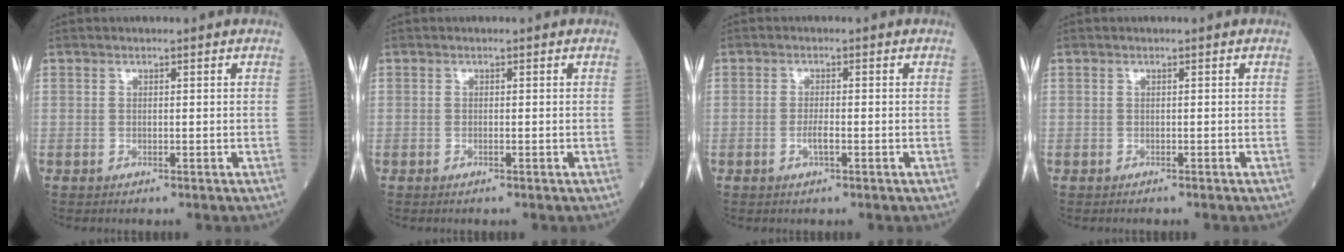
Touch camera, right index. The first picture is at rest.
{"total": 0.0}
{"total": 1.8, "force": [-0.6, 0.2, 1.7], "torque": [-0.034, -0.001, -0.010]}
{"total": 0.9, "force": [-0.7, 0.0, 0.5], "torque": [-0.009, 0.000, -0.007]}